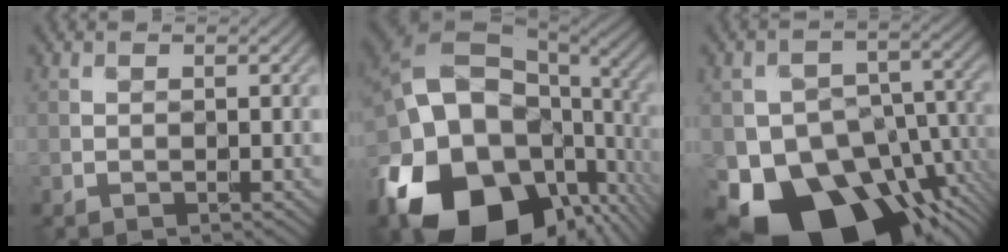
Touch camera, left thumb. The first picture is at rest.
{"total": 22.6, "force": [-6.6, 16.0, 14.5], "torque": [-0.312, -0.041, -0.087]}
{"total": 19.0, "force": [-10.6, 12.2, 9.9], "torque": [-0.172, -0.040, -0.149]}